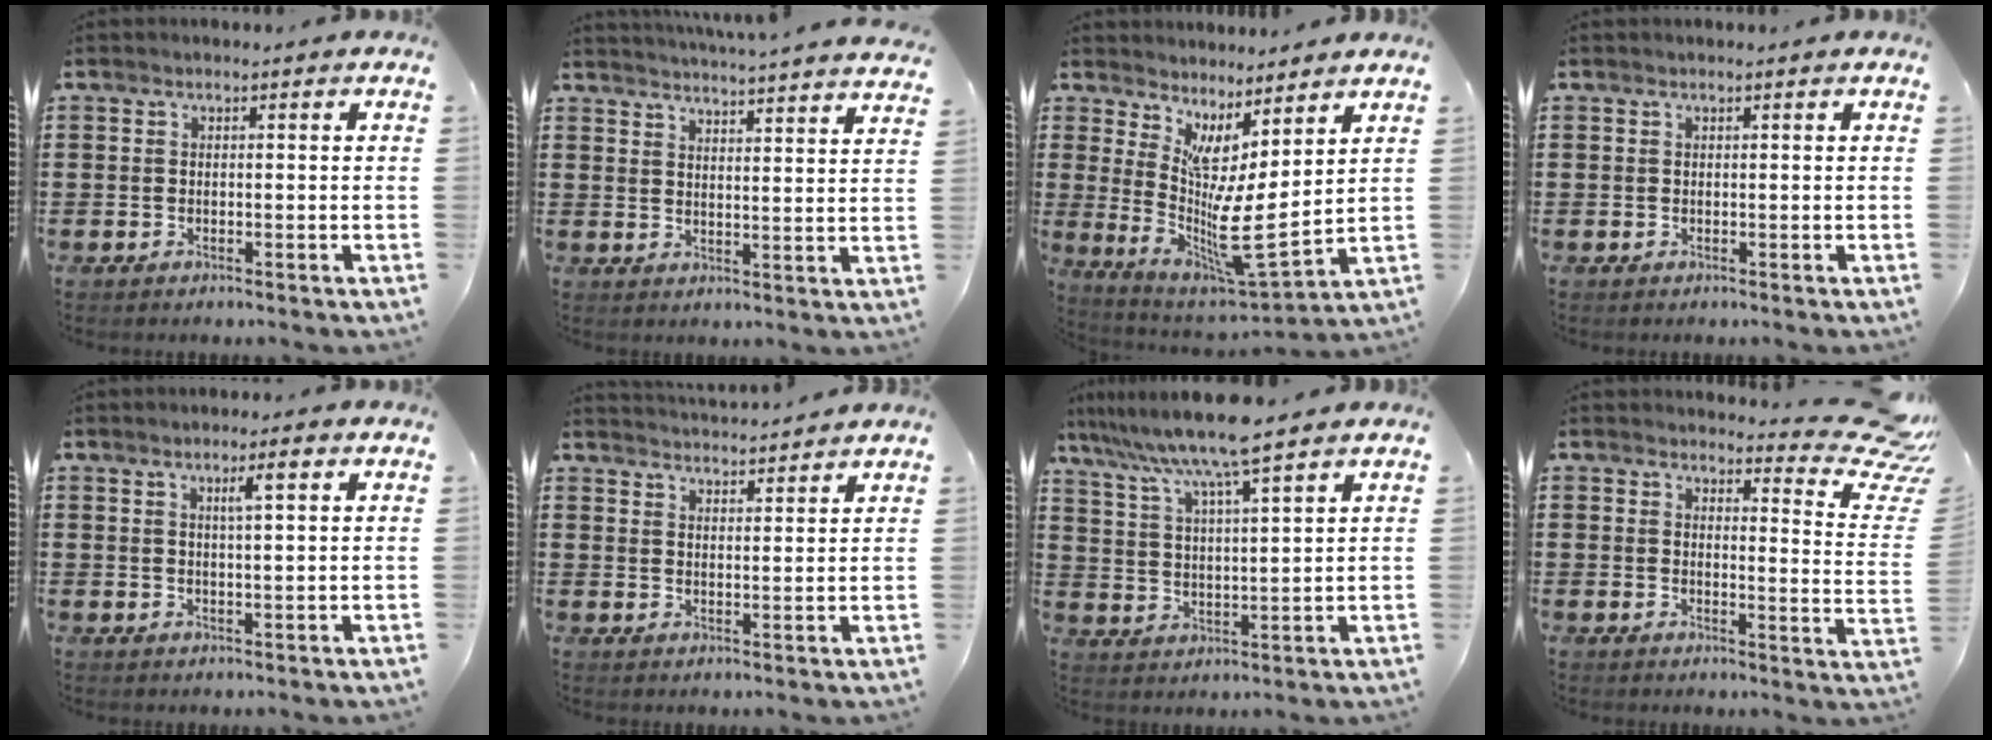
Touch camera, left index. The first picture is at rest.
{"total": 4.3, "force": [4.2, -0.9, 0.4], "torque": [-0.024, -0.031, 0.072]}
{"total": 6.5, "force": [1.3, 0.5, 6.3], "torque": [-0.145, -0.059, 0.019]}
{"total": 0.0}
{"total": 3.4, "force": [1.5, 0.4, 3.0], "torque": [-0.055, -0.001, 0.021]}
{"total": 3.2, "force": [3.1, -0.4, -0.2], "torque": [-0.006, -0.019, 0.056]}
{"total": 7.8, "force": [6.7, -0.8, 4.0], "torque": [-0.103, -0.039, 0.111]}
{"total": 6.5, "force": [5.4, 1.4, 3.3], "torque": [-0.045, -0.044, 0.091]}